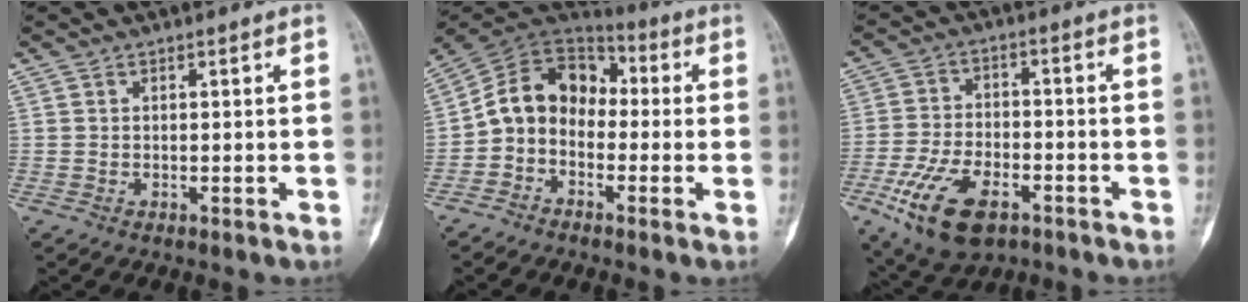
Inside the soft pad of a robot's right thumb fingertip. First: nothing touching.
{"total": 11.6, "force": [-1.6, 9.2, 6.9], "torque": [-0.095, 0.060, -0.047]}
{"total": 14.0, "force": [-6.9, 7.3, 9.8], "torque": [-0.186, 0.015, -0.117]}